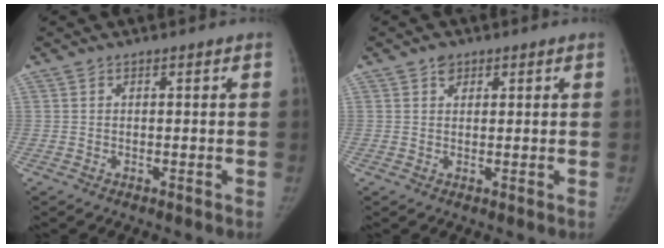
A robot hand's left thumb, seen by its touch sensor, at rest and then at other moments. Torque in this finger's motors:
{"motor_torque": [0.06, 0.13, -0.14, -0.31, 0.07]}